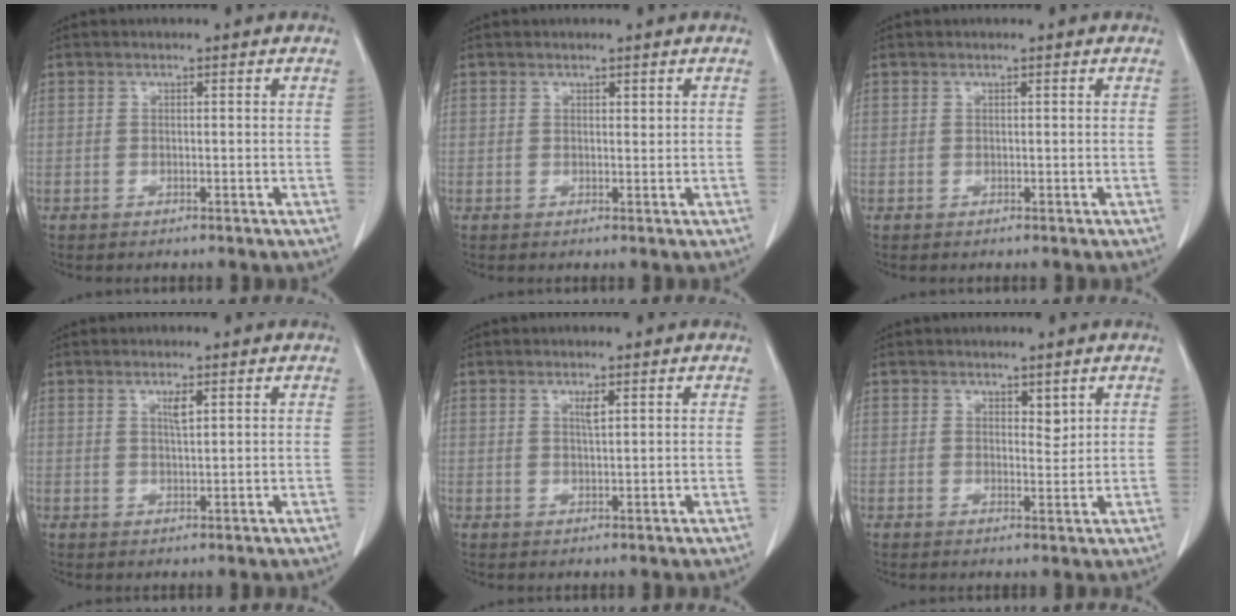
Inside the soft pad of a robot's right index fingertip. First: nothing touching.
{"total": 0.5, "force": [0.4, 0.2, 0.3], "torque": [-0.001, -0.003, 0.004]}
{"total": 0.0}
{"total": 1.8, "force": [0.8, 0.2, 1.5], "torque": [-0.030, -0.002, 0.015]}
{"total": 1.3, "force": [0.7, 0.0, 1.2], "torque": [-0.024, -0.003, 0.011]}
{"total": 1.8, "force": [1.2, 0.8, 1.1], "torque": [-0.013, -0.009, 0.021]}